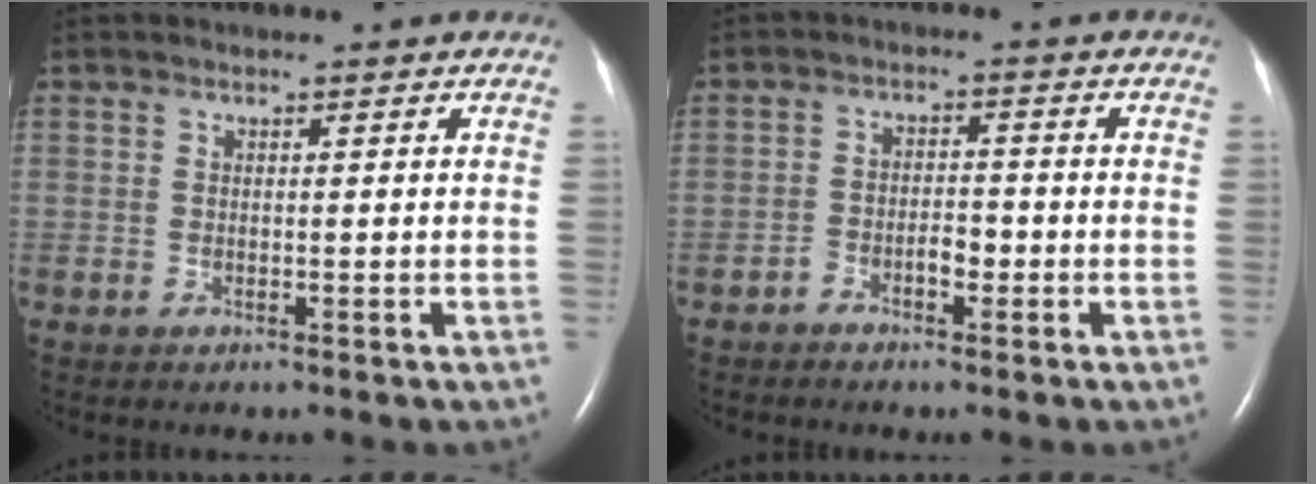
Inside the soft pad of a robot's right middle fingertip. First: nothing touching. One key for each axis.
{"total": 2.8, "fx": -1.6, "fy": 1.2, "fz": 2.0, "tx": -0.035, "ty": 0.009, "tz": -0.028}